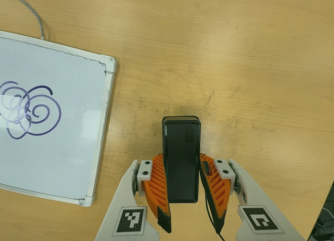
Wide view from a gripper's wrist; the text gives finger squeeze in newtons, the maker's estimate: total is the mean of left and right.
{"total": 4.7, "left": 3.4, "right": 6.1}